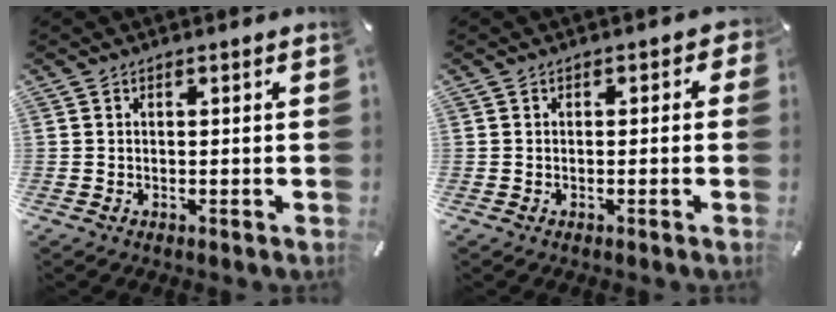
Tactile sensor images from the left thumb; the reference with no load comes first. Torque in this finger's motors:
{"motor_torque": [0.21, 0.13, 0.21, 0.24, -0.02]}